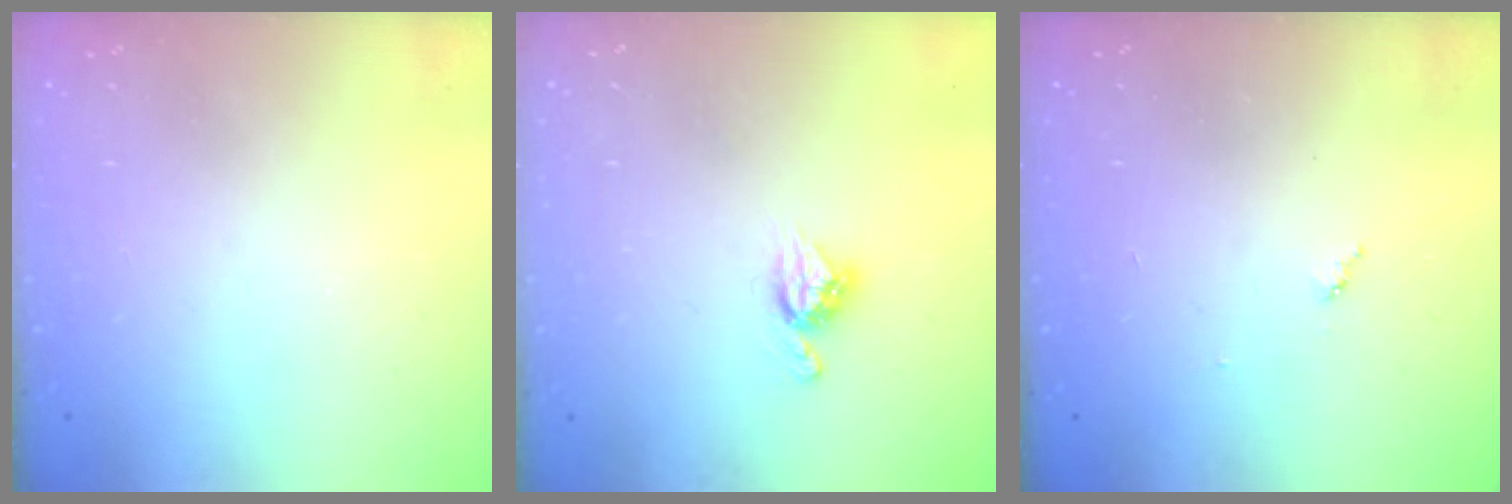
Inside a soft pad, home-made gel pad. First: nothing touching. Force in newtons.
{"total": 6.8, "press": 6.8, "slide": 0.5}
{"total": 3.6, "press": 3.6, "slide": 0.4}